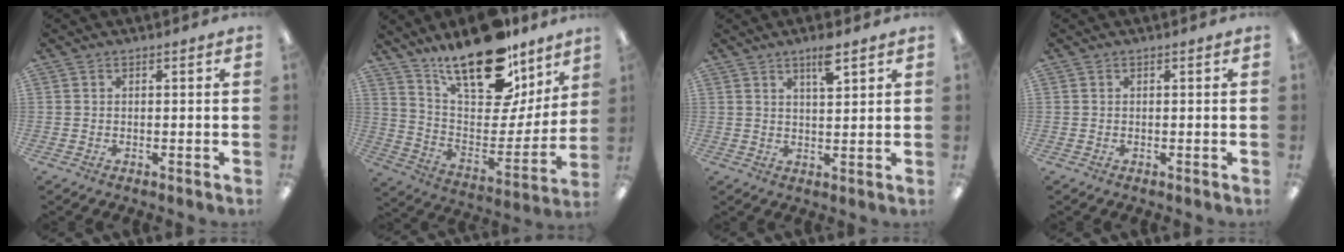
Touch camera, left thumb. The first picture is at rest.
{"total": 24.6, "force": [17.7, 10.6, 13.5], "torque": [-0.195, -0.119, 0.306]}
{"total": 5.3, "force": [3.6, 1.2, 3.7], "torque": [-0.059, -0.012, 0.057]}
{"total": 0.0}